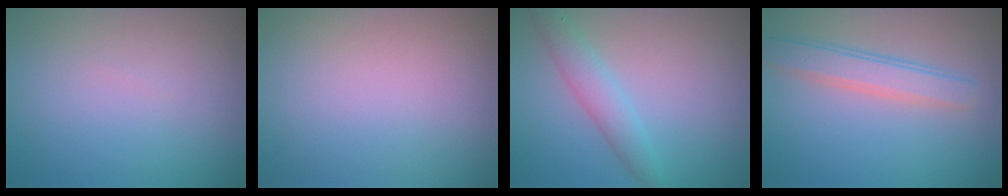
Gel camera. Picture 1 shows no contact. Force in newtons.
{"total": 0.0}
{"total": 2.9, "press": 2.9, "slide": 0.1}
{"total": 3.1, "press": 3.1, "slide": 0.0}